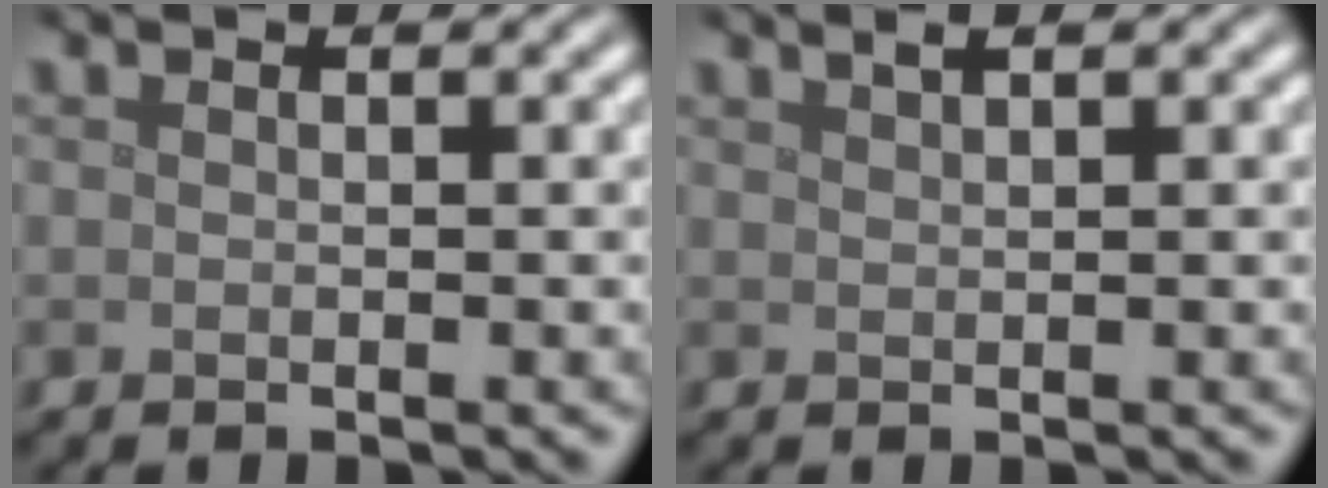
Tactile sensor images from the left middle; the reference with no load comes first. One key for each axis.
{"total": 1.1, "fx": 0.8, "fy": 0.2, "fz": 0.6, "tx": -0.008, "ty": 0.003, "tz": 0.013}